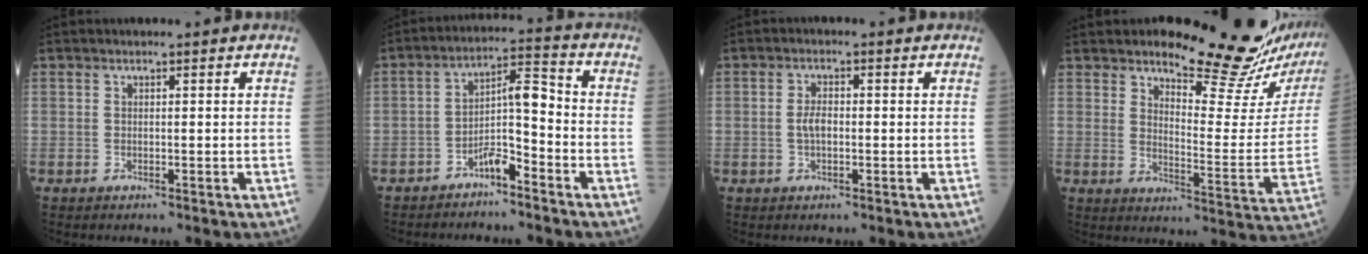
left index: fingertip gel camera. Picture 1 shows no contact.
{"total": 5.7, "force": [-3.4, 1.4, 4.4], "torque": [-0.079, 0.022, -0.058]}
{"total": 2.4, "force": [-0.4, 1.0, 2.2], "torque": [-0.046, 0.003, -0.006]}
{"total": 17.8, "force": [16.1, 1.7, 7.5], "torque": [-0.100, -0.092, 0.197]}